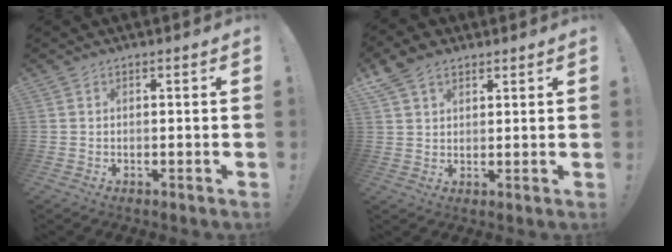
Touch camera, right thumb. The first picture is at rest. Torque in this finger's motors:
{"motor_torque": [-0.28, 0.65, -0.19, 0.30, 0.13]}